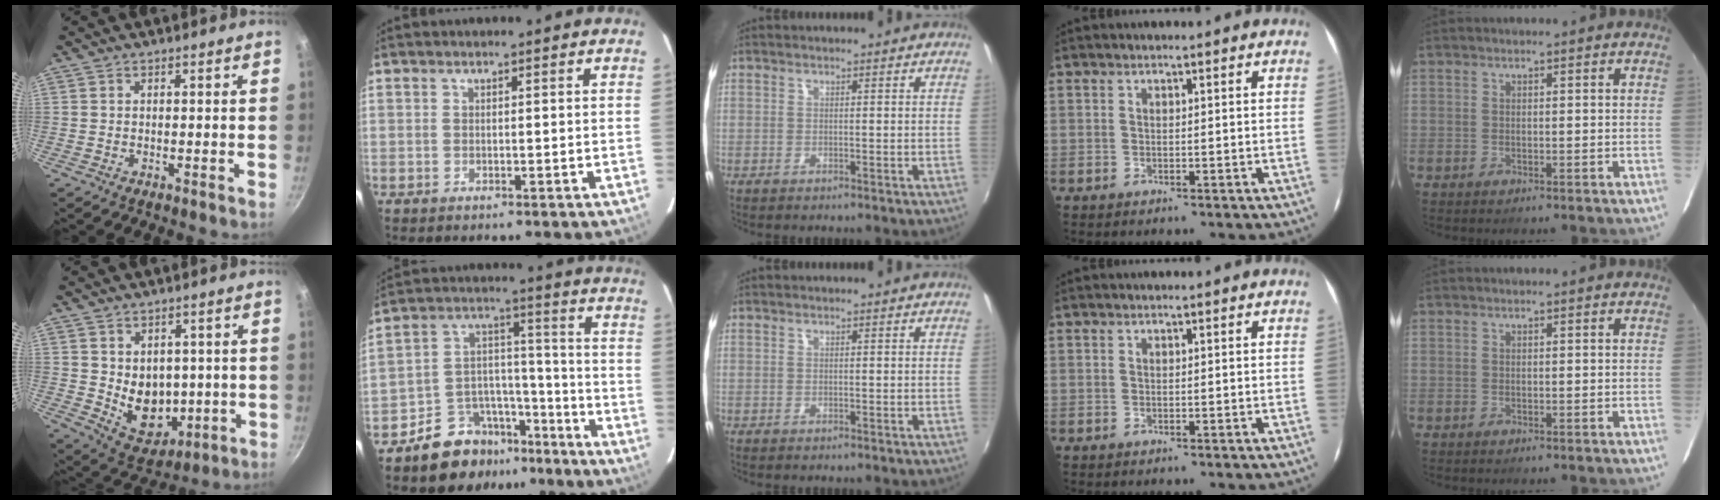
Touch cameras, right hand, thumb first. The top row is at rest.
{"thumb": {"total": 10.5, "force": [0.4, 8.3, 6.3], "torque": [-0.063, -0.020, 0.031]}, "index": {"total": 12.1, "force": [-9.0, 7.5, 3.3], "torque": [-0.065, 0.063, -0.130]}}